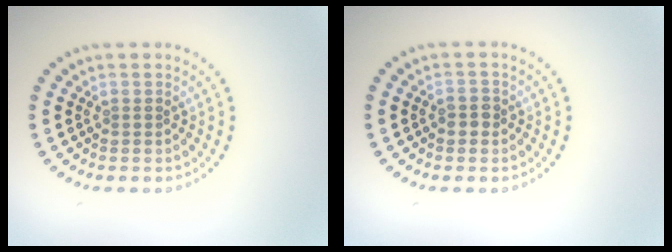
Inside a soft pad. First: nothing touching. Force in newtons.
{"total": 1.4, "press": 1.4, "slide": 0.3}